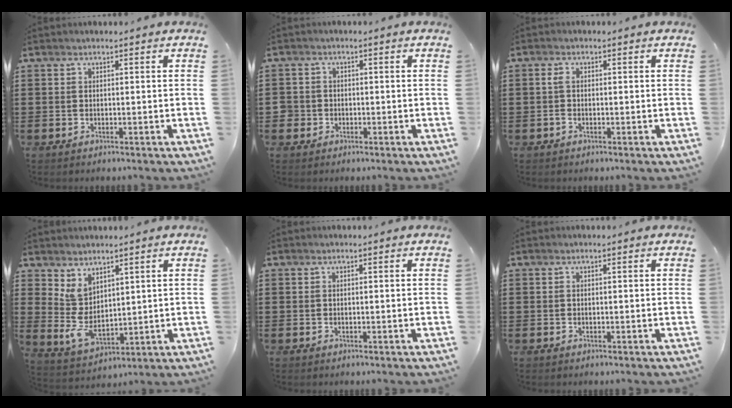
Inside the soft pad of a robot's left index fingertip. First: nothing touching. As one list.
[{"total": 1.8, "force": [-0.6, 1.7, 0.0], "torque": [-0.006, 0.002, -0.017]}, {"total": 1.3, "force": [-0.3, 0.6, 1.1], "torque": [-0.031, -0.001, -0.009]}, {"total": 5.1, "force": [2.9, 3.0, 2.8], "torque": [-0.073, -0.013, 0.057]}, {"total": 0.0}, {"total": 0.0}]